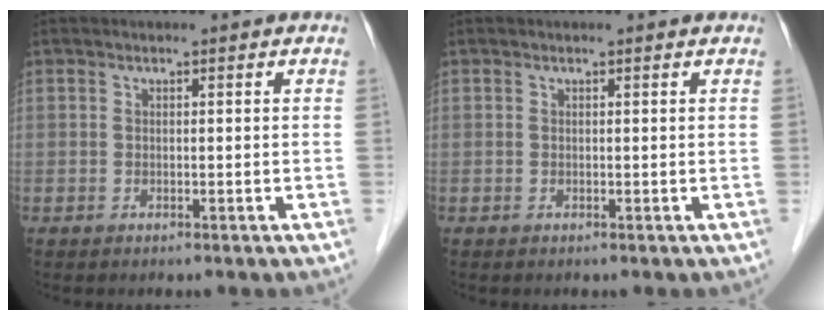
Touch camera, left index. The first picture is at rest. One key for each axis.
{"total": 0.0}